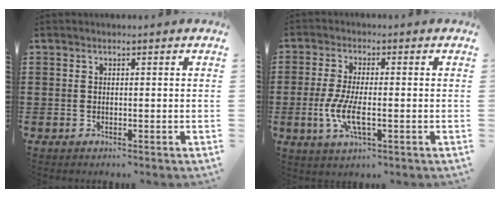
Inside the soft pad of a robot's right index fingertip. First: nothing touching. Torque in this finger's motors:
{"motor_torque": [1.71, -0.43, 0.78, 0.17]}